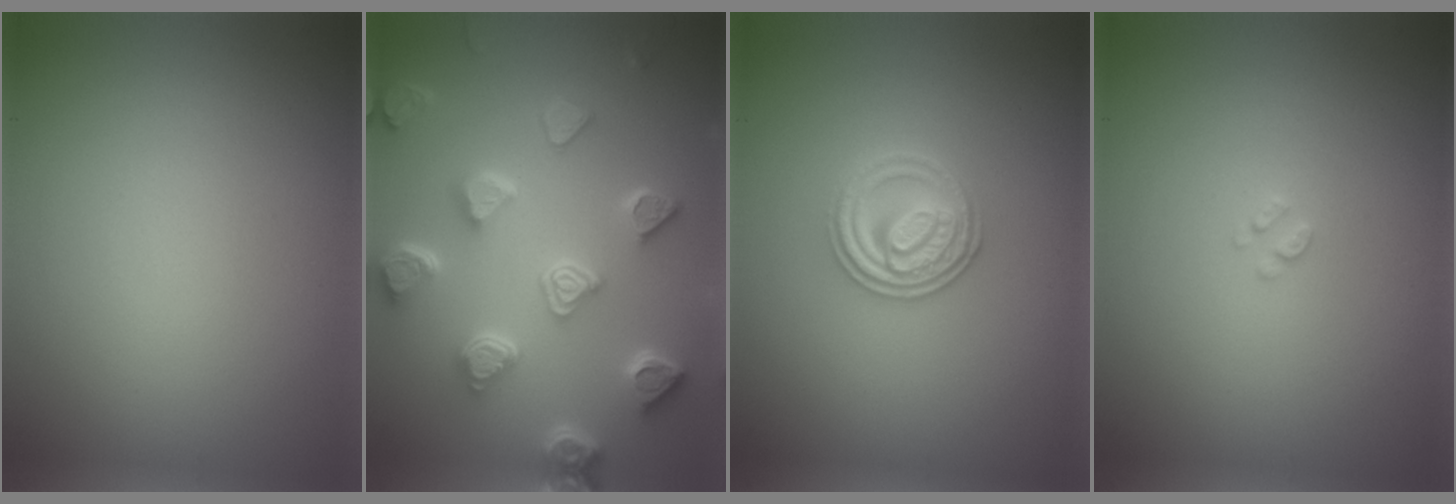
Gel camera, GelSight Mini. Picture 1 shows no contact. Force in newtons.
{"total": 6.6, "press": 5.3, "slide": 4.0}
{"total": 3.4, "press": 3.0, "slide": 1.7}
{"total": 0.7, "press": 0.6, "slide": 0.1}